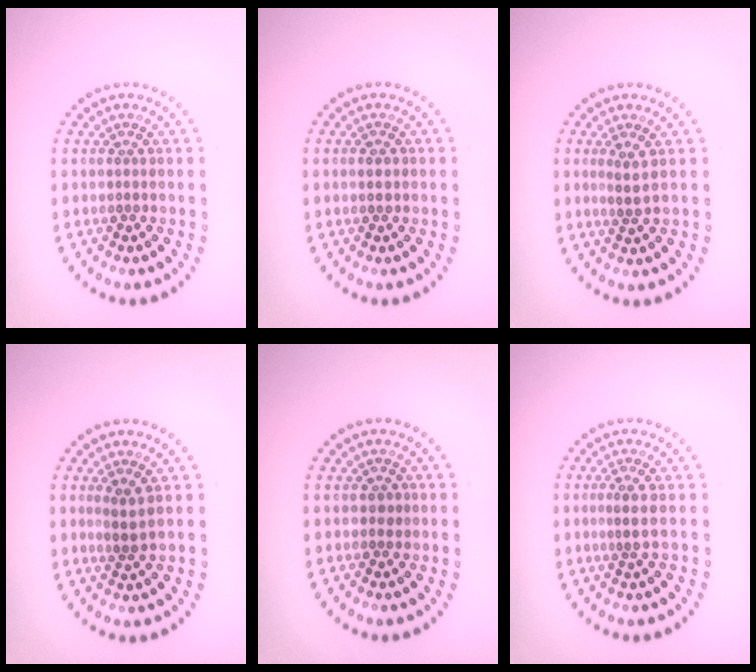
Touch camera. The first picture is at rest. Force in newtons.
{"total": 1.1, "press": 1.1, "slide": 0.1}
{"total": 1.6, "press": 1.3, "slide": 0.9}
{"total": 1.6, "press": 1.3, "slide": 0.9}
{"total": 0.9, "press": 0.8, "slide": 0.3}
{"total": 1.6, "press": 1.3, "slide": 0.9}